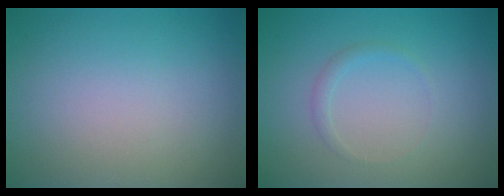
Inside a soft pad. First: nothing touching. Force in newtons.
{"total": 0.9, "press": 0.9, "slide": 0.1}